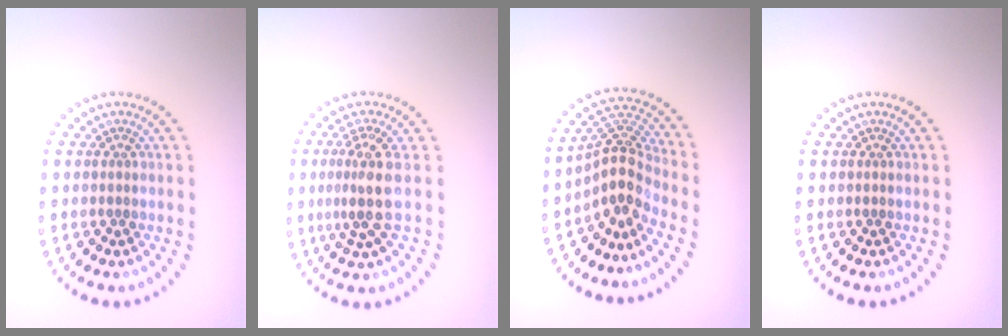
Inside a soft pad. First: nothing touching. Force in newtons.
{"total": 3.3, "press": 2.5, "slide": 2.1}
{"total": 4.3, "press": 3.1, "slide": 3.0}
{"total": 0.0}